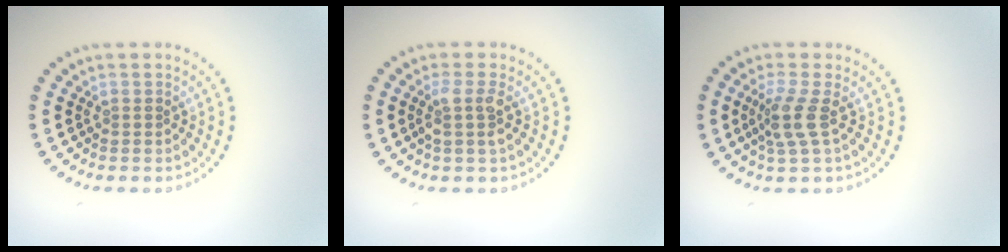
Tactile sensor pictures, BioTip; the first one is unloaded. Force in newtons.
{"total": 2.2, "press": 1.7, "slide": 1.4}
{"total": 2.5, "press": 1.9, "slide": 1.7}